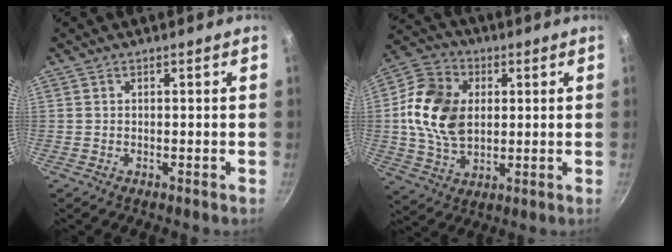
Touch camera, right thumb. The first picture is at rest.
{"total": 14.9, "force": [1.8, 10.6, 10.3], "torque": [-0.173, 0.001, 0.025]}